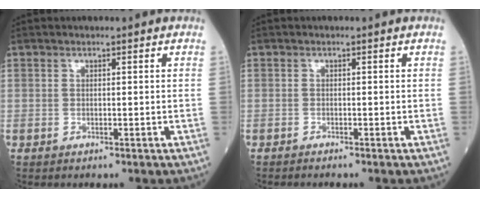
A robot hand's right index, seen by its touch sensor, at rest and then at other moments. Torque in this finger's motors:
{"motor_torque": [-0.06, -0.03, 0.03, 0.01]}